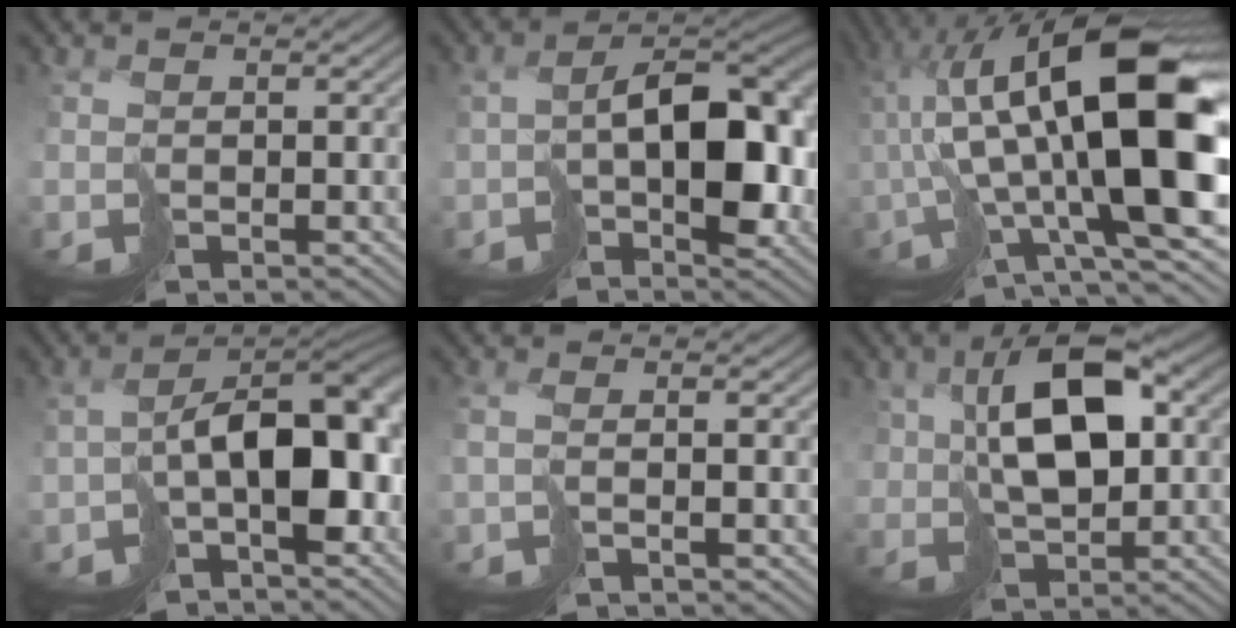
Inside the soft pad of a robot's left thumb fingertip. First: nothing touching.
{"total": 9.6, "force": [-1.8, 5.2, 7.9], "torque": [-0.116, 0.001, -0.021]}
{"total": 20.0, "force": [1.6, 7.6, 18.4], "torque": [-0.318, 0.012, 0.032]}
{"total": 12.1, "force": [-3.6, 6.1, 9.8], "torque": [-0.143, -0.015, -0.048]}
{"total": 2.0, "force": [-1.0, -0.1, 1.8], "torque": [-0.046, 0.003, -0.019]}
{"total": 10.8, "force": [2.7, 6.5, 8.2], "torque": [-0.144, 0.011, 0.060]}